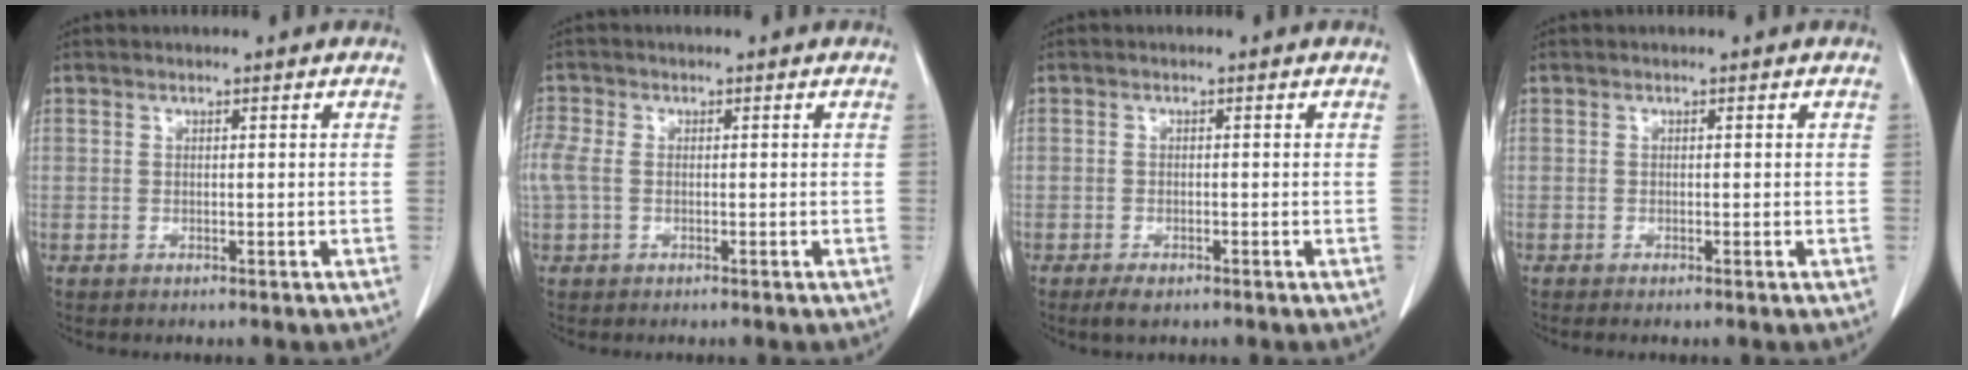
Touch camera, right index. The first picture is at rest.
{"total": 4.6, "force": [-0.2, 3.2, 3.3], "torque": [-0.112, 0.018, 0.002]}
{"total": 2.0, "force": [-1.4, 0.7, 1.2], "torque": [-0.026, -0.004, -0.020]}
{"total": 0.5, "force": [-0.3, -0.1, 0.4], "torque": [-0.009, -0.001, -0.006]}